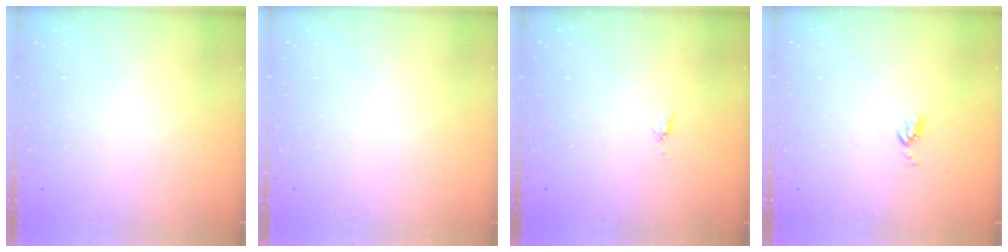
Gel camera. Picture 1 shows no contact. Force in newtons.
{"total": 0.0}
{"total": 4.1, "press": 4.0, "slide": 0.6}
{"total": 3.2, "press": 3.2, "slide": 0.5}